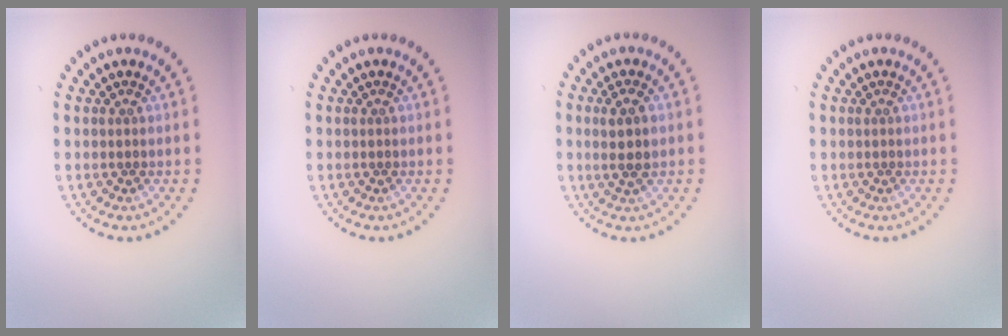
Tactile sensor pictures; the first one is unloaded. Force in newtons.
{"total": 0.0}
{"total": 2.4, "press": 2.3, "slide": 0.9}
{"total": 0.0}